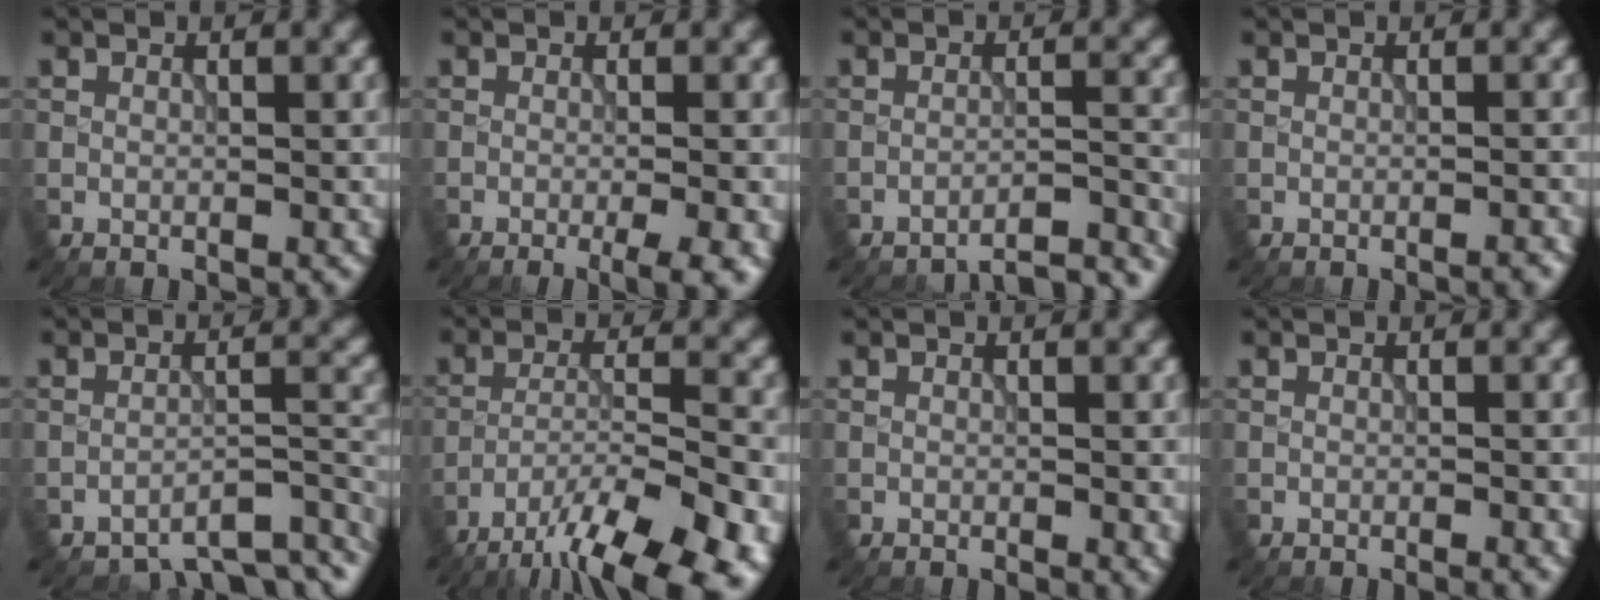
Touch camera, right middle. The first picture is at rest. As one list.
[{"total": 3.9, "force": [-1.9, 0.8, 3.3], "torque": [-0.040, -0.004, -0.022]}, {"total": 8.4, "force": [-8.1, 1.4, 1.8], "torque": [-0.008, 0.010, -0.094]}, {"total": 1.0, "force": [-0.6, 0.2, 0.7], "torque": [-0.009, -0.001, -0.008]}, {"total": 4.8, "force": [-4.4, 0.8, 1.8], "torque": [-0.024, -0.005, -0.064]}, {"total": 13.8, "force": [-10.5, 3.9, 8.2], "torque": [-0.147, -0.030, -0.147]}, {"total": 0.6, "force": [-0.1, 0.2, 0.5], "torque": [-0.007, -0.002, -0.001]}, {"total": 0.6, "force": [-0.3, 0.0, 0.5], "torque": [-0.008, -0.002, -0.005]}]